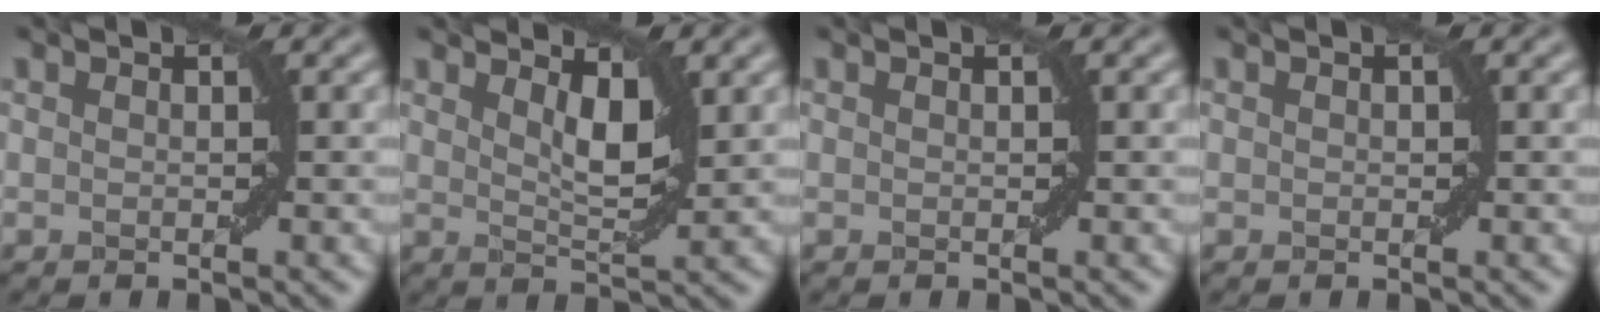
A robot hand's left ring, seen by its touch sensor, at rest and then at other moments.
{"total": 2.8, "force": [1.4, 0.9, 2.3], "torque": [-0.041, -0.007, 0.025]}
{"total": 0.0}
{"total": 0.0}